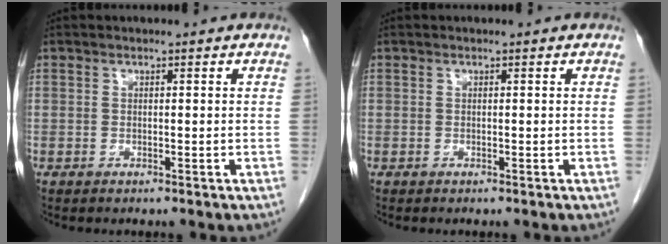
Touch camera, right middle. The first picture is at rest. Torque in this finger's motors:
{"motor_torque": [0.26, -0.32, -0.01, -0.01]}